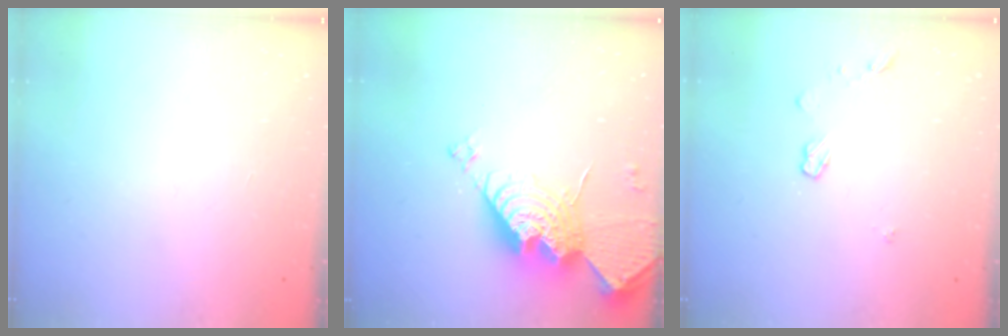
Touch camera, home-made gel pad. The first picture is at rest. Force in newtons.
{"total": 17.1, "press": 17.1, "slide": 1.3}
{"total": 3.3, "press": 3.2, "slide": 0.4}